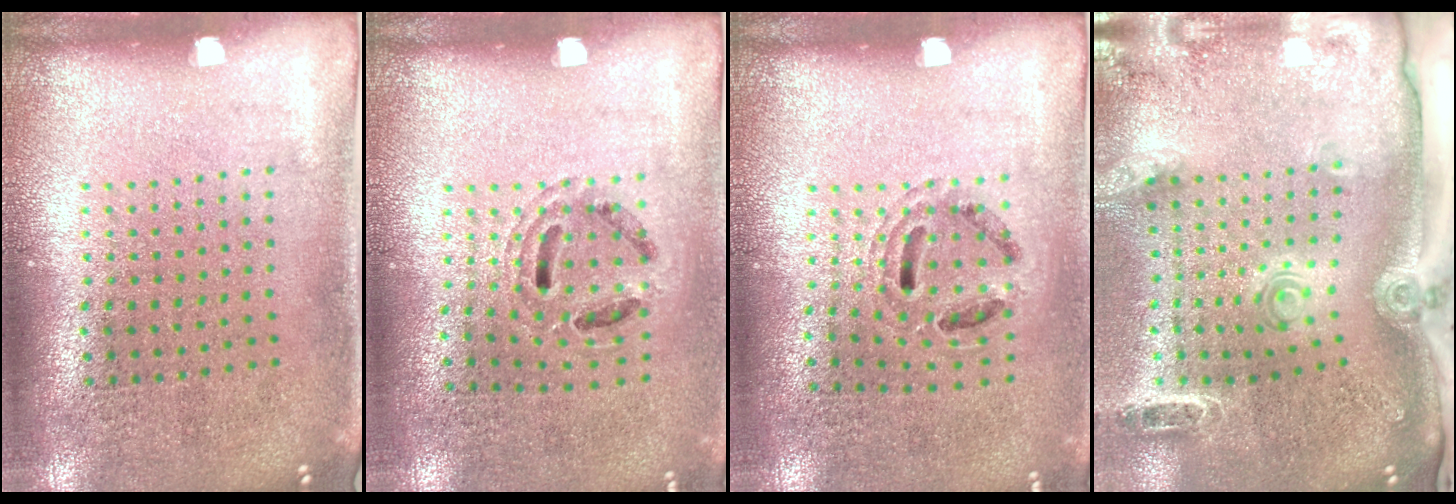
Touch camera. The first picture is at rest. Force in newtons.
{"total": 0.9, "press": 0.9, "slide": 0.2}
{"total": 0.8, "press": 0.8, "slide": 0.2}
{"total": 2.9, "press": 2.0, "slide": 2.0}